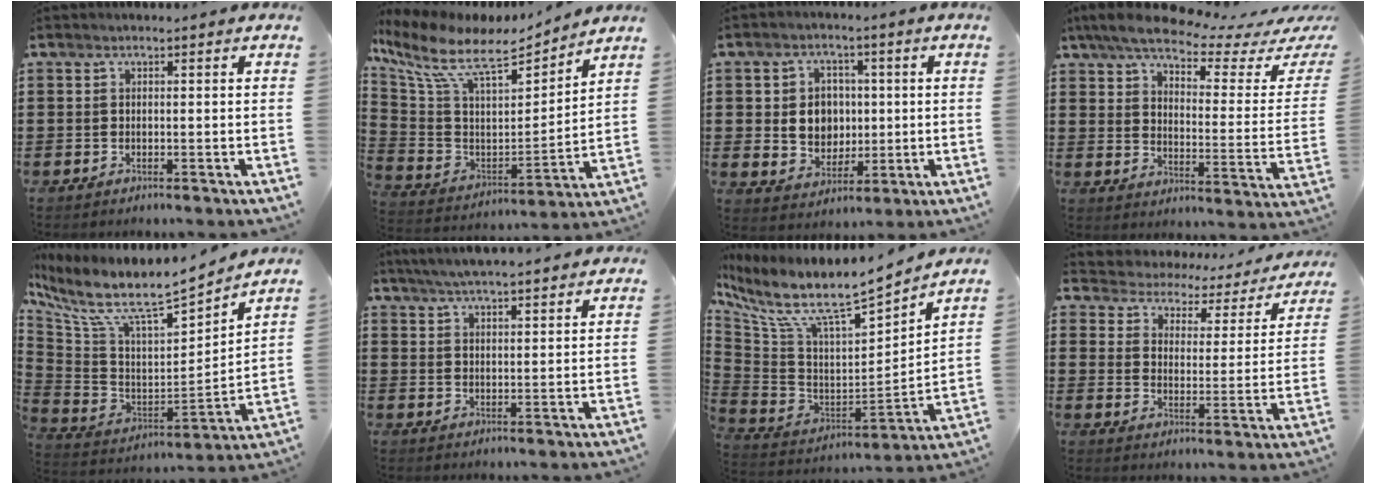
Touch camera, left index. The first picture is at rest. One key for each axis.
{"total": 10.5, "fx": 8.0, "fy": 3.4, "fz": 5.8, "tx": -0.147, "ty": -0.050, "tz": 0.139}
{"total": 6.1, "fx": 0.6, "fy": 5.5, "fz": 2.5, "tx": -0.047, "ty": 0.006, "tz": 0.006}
{"total": 6.6, "fx": 5.5, "fy": 0.8, "fz": 3.6, "tx": -0.087, "ty": -0.037, "tz": 0.092}
{"total": 7.9, "fx": 6.1, "fy": 1.7, "fz": 4.7, "tx": -0.119, "ty": -0.062, "tz": 0.098}
{"total": 4.5, "fx": 4.4, "fy": -0.1, "fz": 1.1, "tx": -0.036, "ty": -0.017, "tz": 0.079}
{"total": 8.1, "fx": 6.0, "fy": 1.6, "fz": 5.3, "tx": -0.129, "ty": -0.063, "tz": 0.095}
{"total": 1.8, "fx": 1.7, "fy": 0.7, "fz": -0.3, "tx": -0.015, "ty": -0.024, "tz": 0.016}